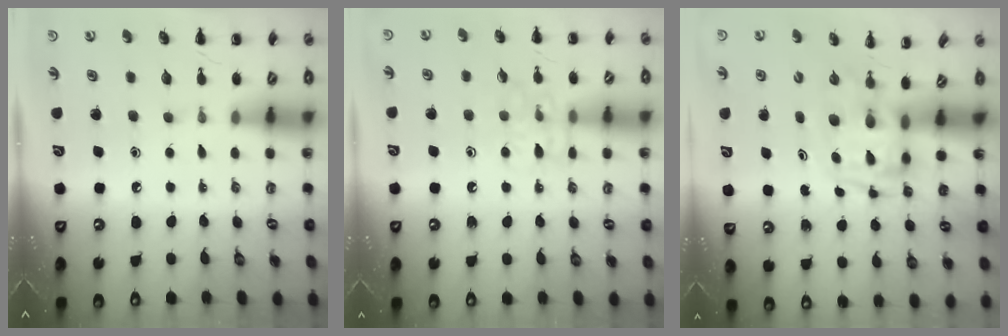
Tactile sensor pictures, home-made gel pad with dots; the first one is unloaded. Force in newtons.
{"total": 9.1, "press": 9.1, "slide": 0.7}
{"total": 3.2, "press": 3.1, "slide": 0.6}